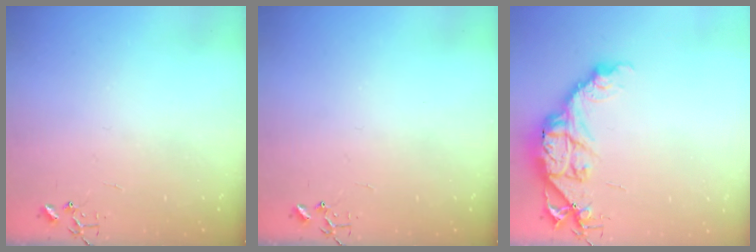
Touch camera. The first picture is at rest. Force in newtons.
{"total": 0.0}
{"total": 14.5, "press": 14.4, "slide": 1.0}